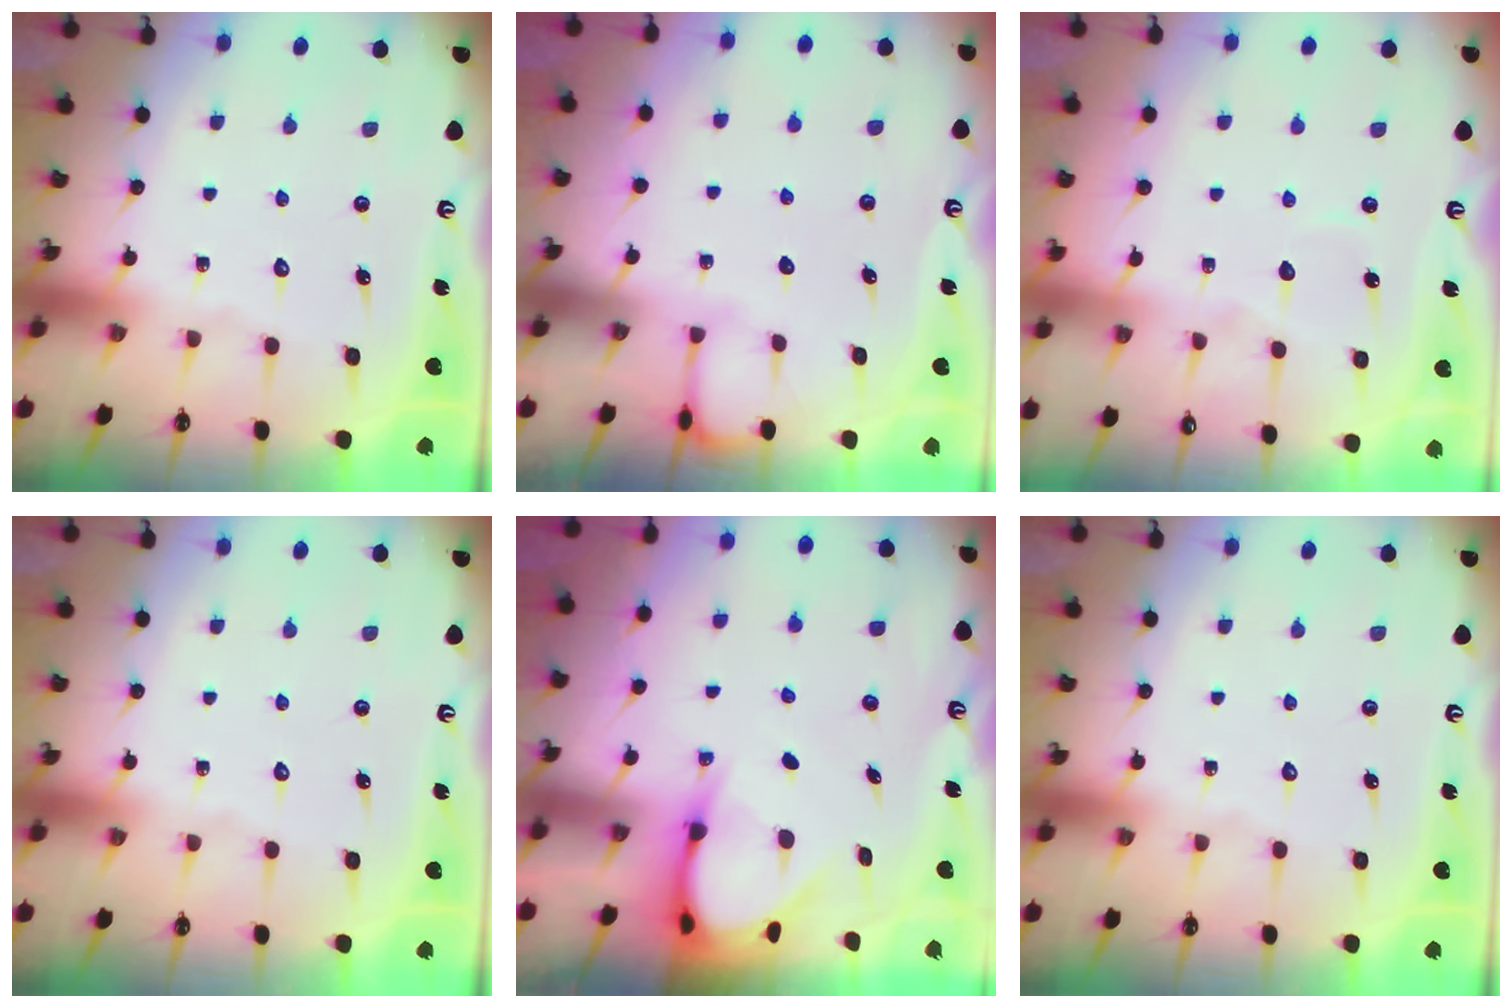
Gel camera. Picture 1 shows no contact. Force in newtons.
{"total": 0.8, "press": 0.8, "slide": 0.0}
{"total": 3.4, "press": 3.4, "slide": 0.2}
{"total": 0.0}
{"total": 5.4, "press": 5.4, "slide": 0.5}
{"total": 0.0}